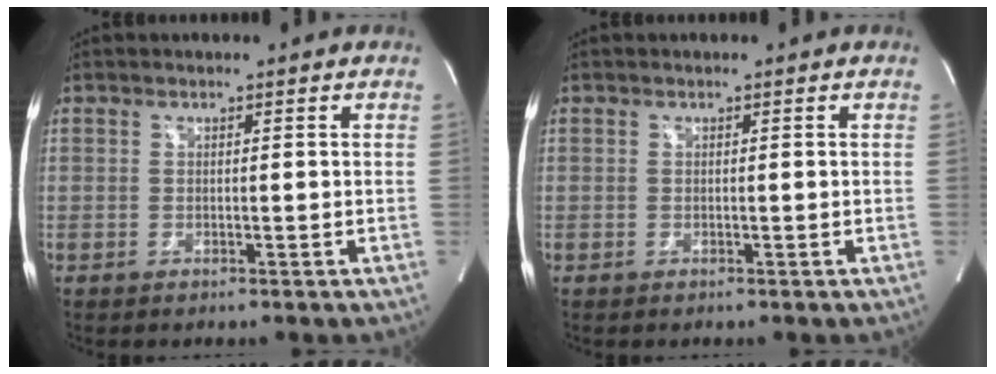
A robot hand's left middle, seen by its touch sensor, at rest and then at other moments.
{"total": 0.0}